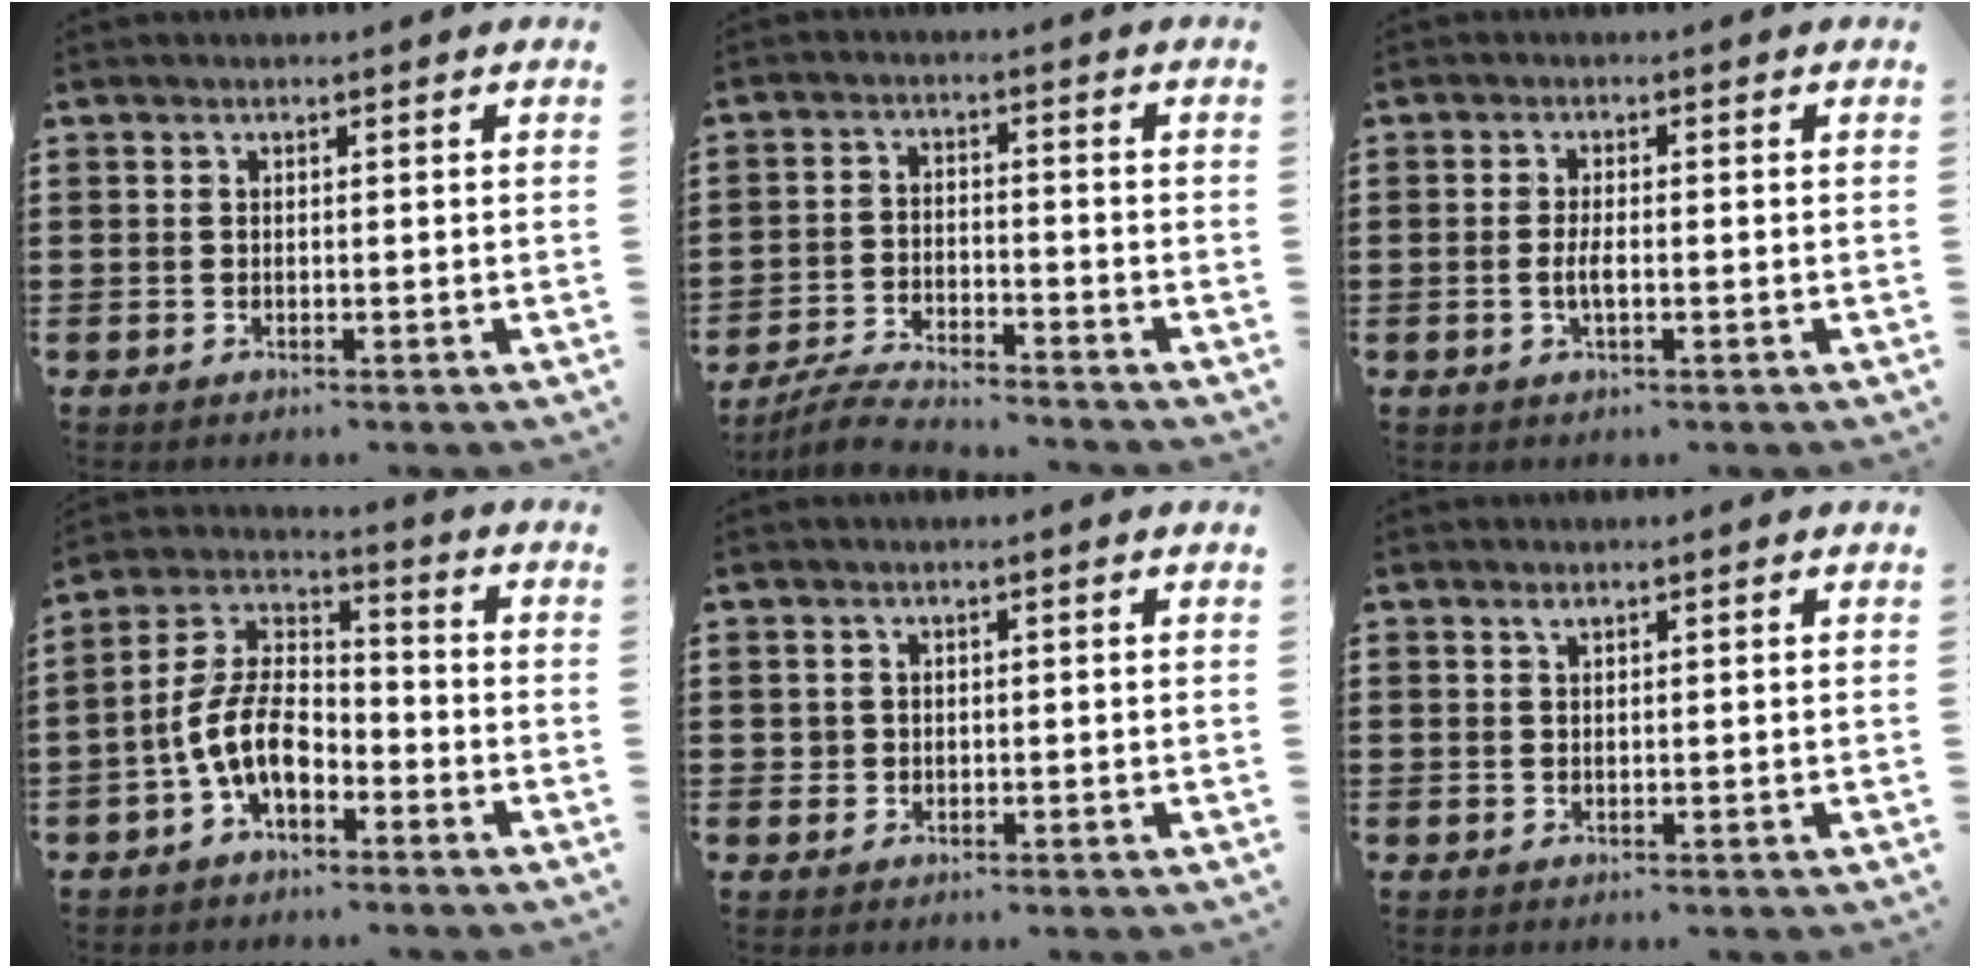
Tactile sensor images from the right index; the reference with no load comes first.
{"total": 4.9, "force": [-4.8, 0.4, 1.1], "torque": [-0.031, 0.000, -0.099]}
{"total": 2.4, "force": [-0.5, 0.6, 2.2], "torque": [-0.048, -0.002, -0.012]}
{"total": 9.7, "force": [-3.9, 4.9, 7.5], "torque": [-0.175, 0.002, -0.077]}
{"total": 0.9, "force": [0.2, 0.9, 0.1], "torque": [-0.003, 0.005, 0.002]}
{"total": 0.9, "force": [0.6, 0.3, 0.6], "torque": [-0.013, 0.002, 0.010]}